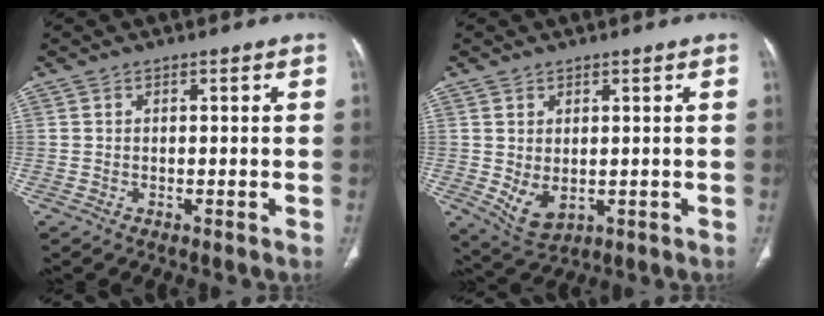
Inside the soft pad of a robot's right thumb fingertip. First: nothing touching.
{"total": 5.4, "force": [-0.4, 3.4, 4.1], "torque": [-0.069, -0.009, 0.014]}